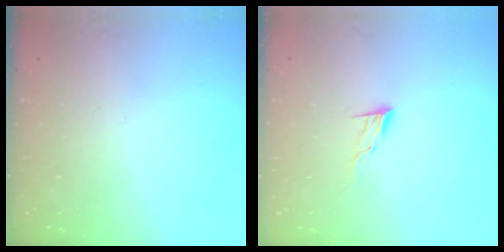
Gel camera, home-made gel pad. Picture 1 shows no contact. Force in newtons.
{"total": 6.1, "press": 6.1, "slide": 0.6}